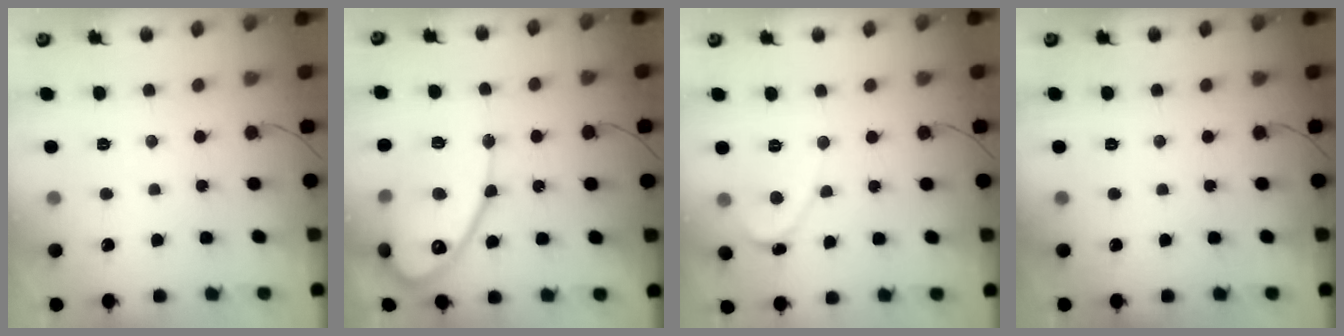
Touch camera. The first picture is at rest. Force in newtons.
{"total": 17.6, "press": 17.5, "slide": 1.3}
{"total": 1.4, "press": 1.3, "slide": 0.1}
{"total": 0.0}